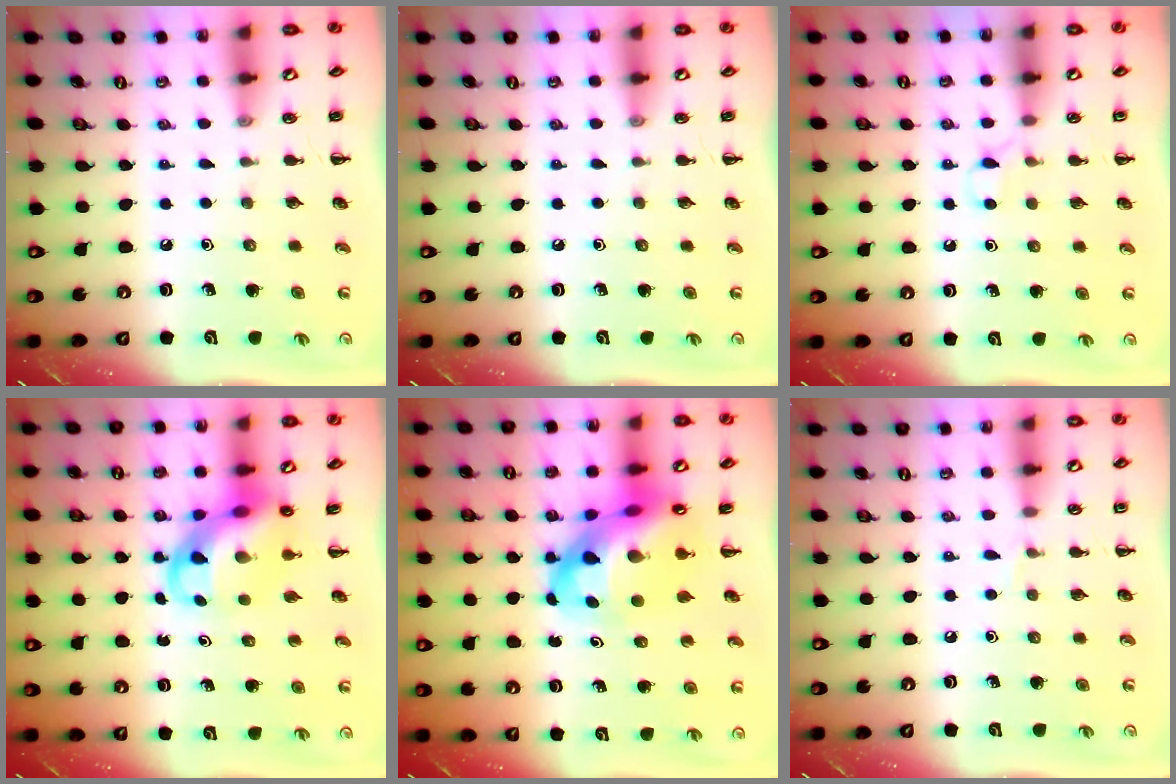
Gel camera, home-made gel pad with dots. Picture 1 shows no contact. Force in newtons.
{"total": 0.0}
{"total": 3.5, "press": 3.3, "slide": 1.1}
{"total": 8.5, "press": 8.2, "slide": 2.2}
{"total": 13.8, "press": 13.3, "slide": 3.7}
{"total": 3.4, "press": 3.2, "slide": 1.1}